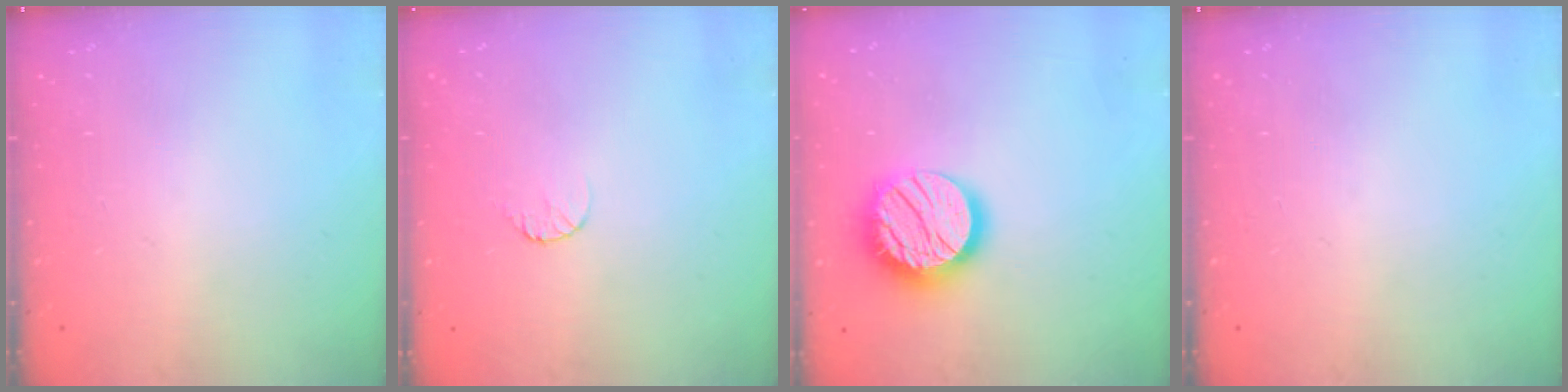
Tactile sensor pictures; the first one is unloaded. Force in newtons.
{"total": 5.2, "press": 5.2, "slide": 0.5}
{"total": 16.6, "press": 16.6, "slide": 1.1}
{"total": 0.0}